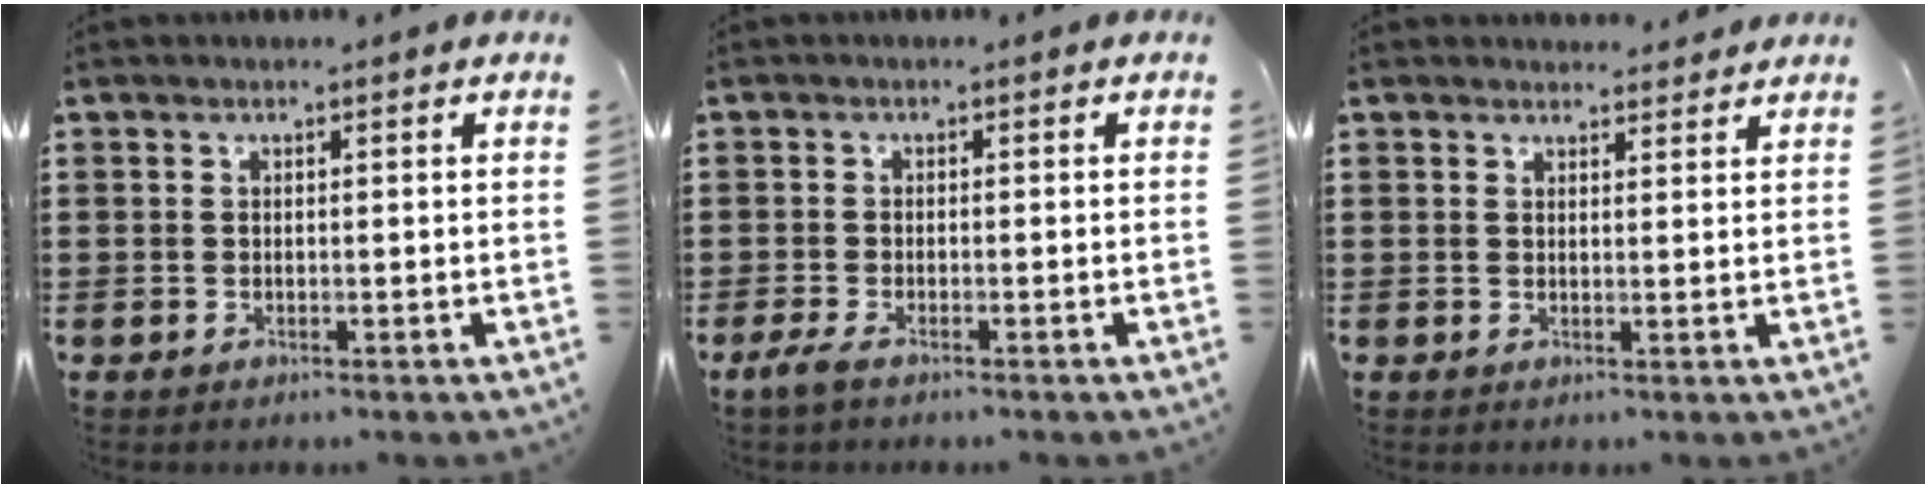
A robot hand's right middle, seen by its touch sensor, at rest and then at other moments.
{"total": 1.9, "force": [-1.3, 0.5, 1.3], "torque": [-0.038, -0.005, -0.030]}
{"total": 2.0, "force": [1.9, 0.4, 0.0], "torque": [0.003, -0.001, 0.036]}